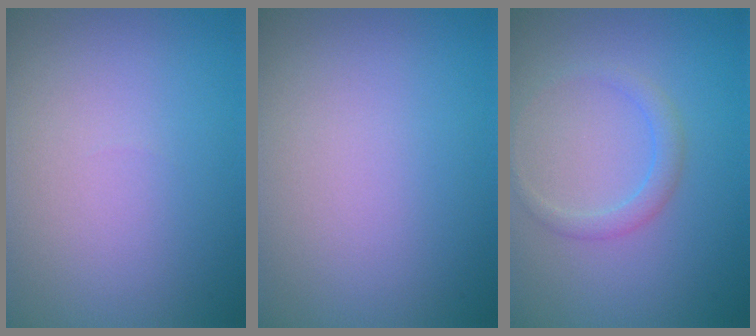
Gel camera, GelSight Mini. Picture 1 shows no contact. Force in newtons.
{"total": 0.0}
{"total": 1.6, "press": 1.6, "slide": 0.0}